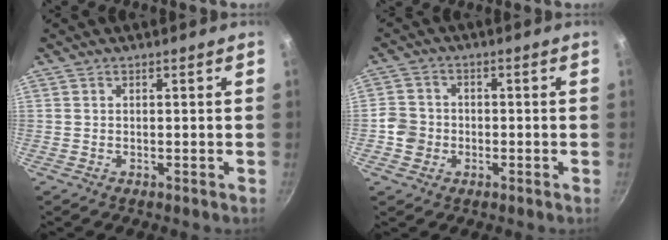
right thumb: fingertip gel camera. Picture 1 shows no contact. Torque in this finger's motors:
{"motor_torque": [0.01, 0.15, 0.16, 0.05, 0.06]}